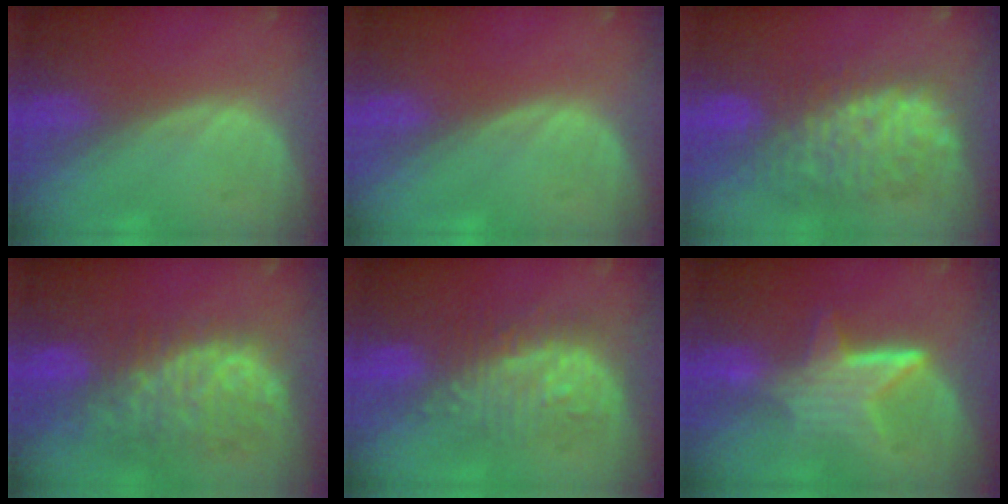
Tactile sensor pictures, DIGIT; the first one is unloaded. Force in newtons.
{"total": 0.0}
{"total": 10.1, "press": 9.6, "slide": 3.1}
{"total": 10.9, "press": 9.4, "slide": 5.4}
{"total": 9.1, "press": 8.9, "slide": 2.1}
{"total": 6.7, "press": 6.1, "slide": 2.7}